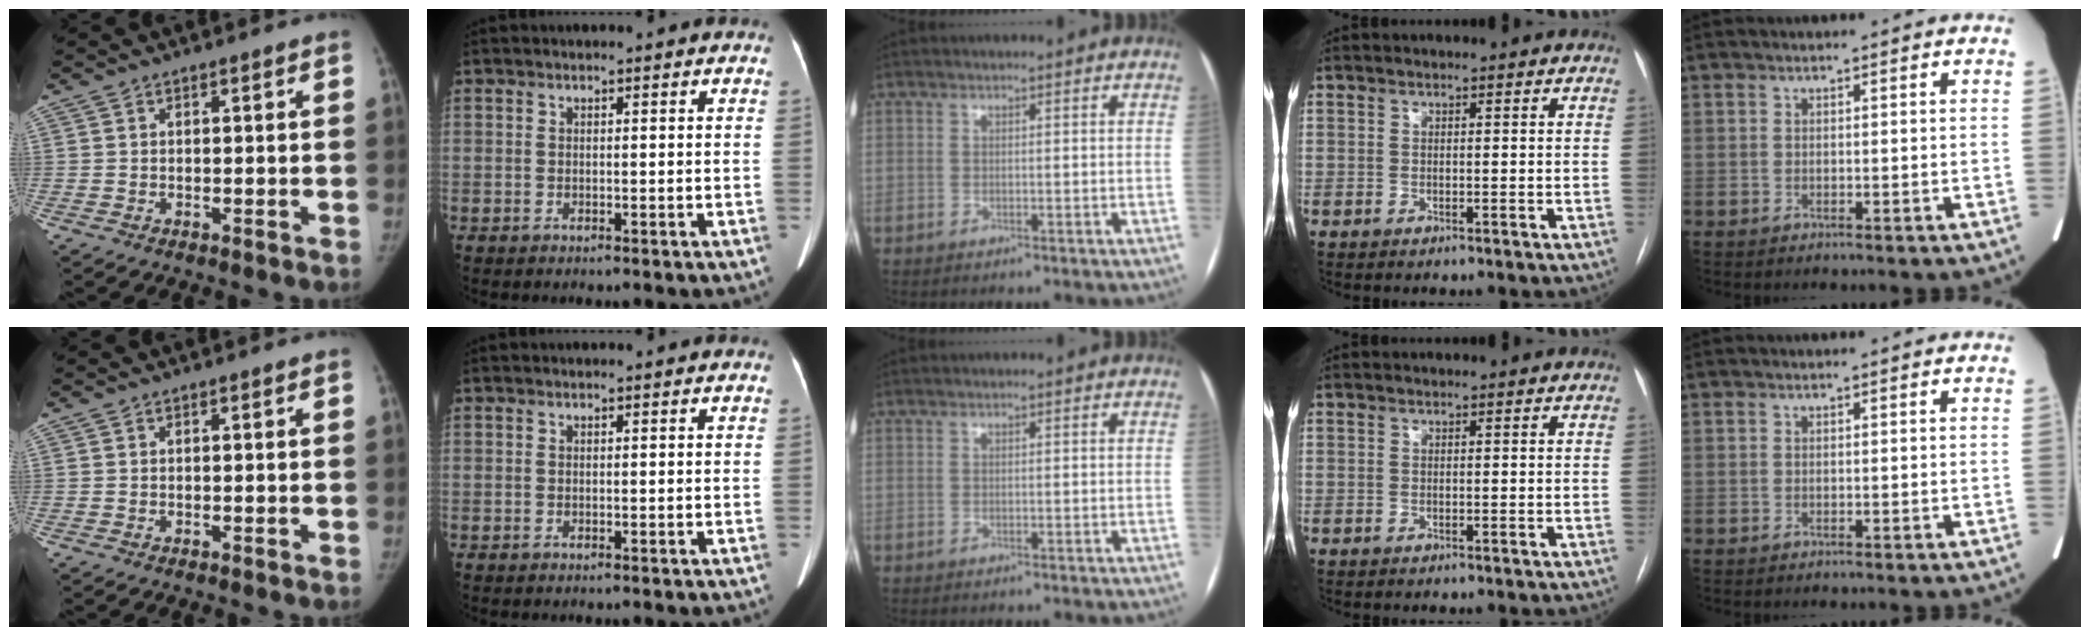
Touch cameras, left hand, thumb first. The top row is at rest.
{}